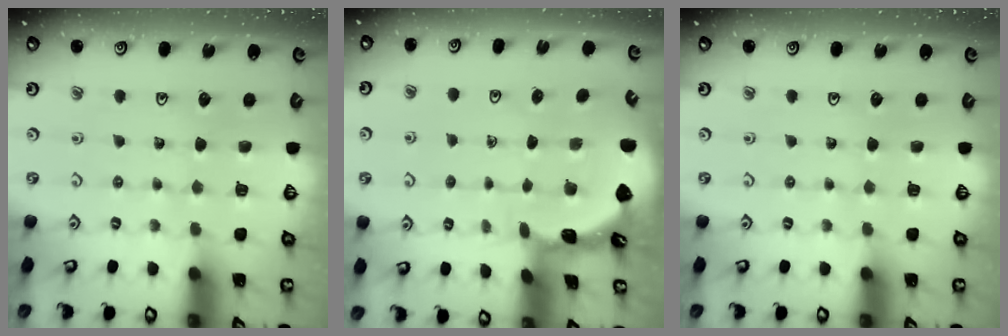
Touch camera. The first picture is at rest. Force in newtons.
{"total": 1.7, "press": 1.7, "slide": 0.1}
{"total": 0.0}